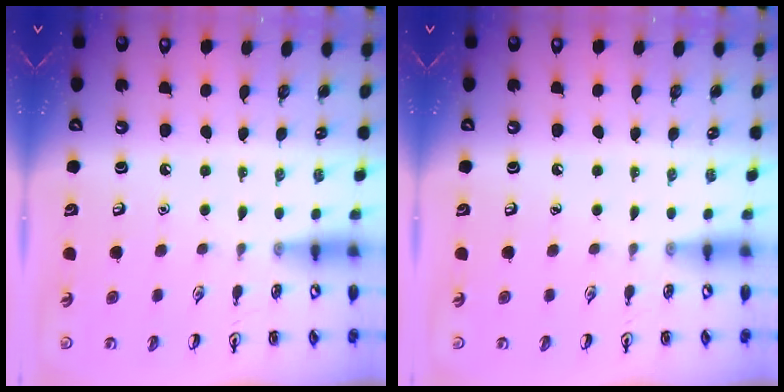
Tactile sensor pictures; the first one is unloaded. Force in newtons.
{"total": 0.0}